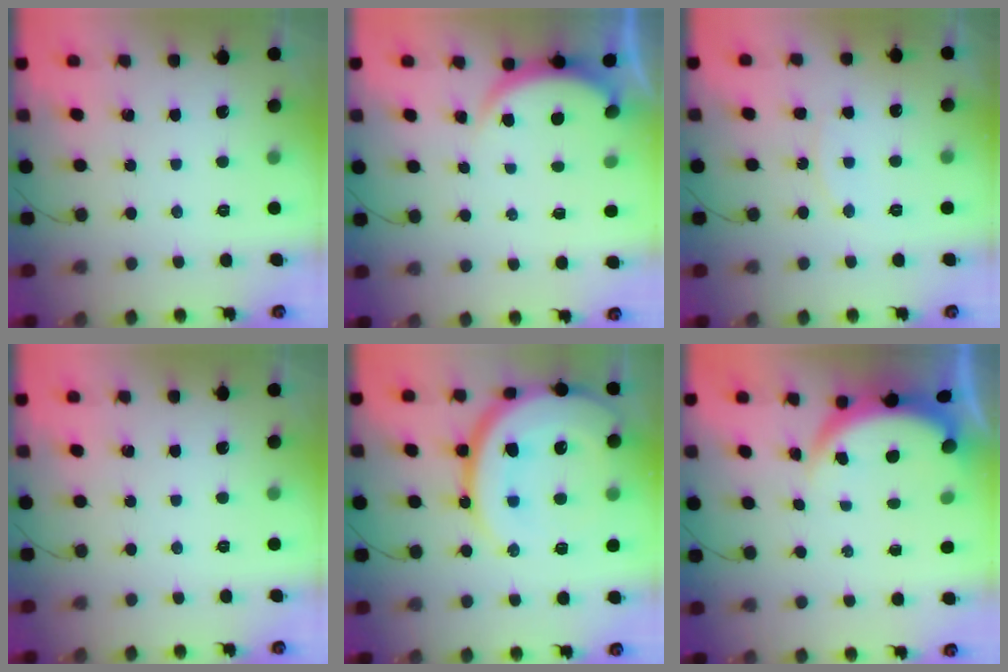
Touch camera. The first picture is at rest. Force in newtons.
{"total": 2.9, "press": 2.8, "slide": 0.5}
{"total": 6.3, "press": 6.3, "slide": 0.5}
{"total": 0.0}
{"total": 24.4, "press": 24.3, "slide": 2.5}
{"total": 3.9, "press": 3.9, "slide": 0.1}